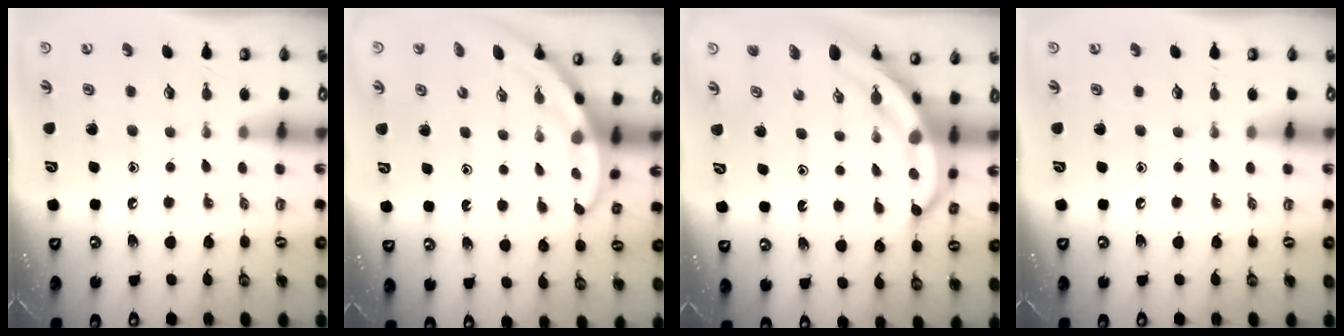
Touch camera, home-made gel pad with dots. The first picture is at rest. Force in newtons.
{"total": 3.2, "press": 3.2, "slide": 0.2}
{"total": 7.7, "press": 7.6, "slide": 1.4}
{"total": 0.0}